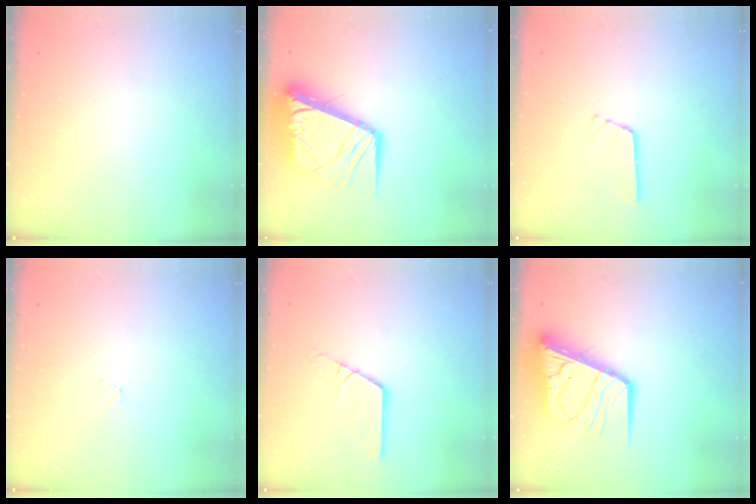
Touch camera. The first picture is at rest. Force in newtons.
{"total": 15.8, "press": 15.7, "slide": 1.8}
{"total": 2.7, "press": 2.7, "slide": 0.3}
{"total": 3.6, "press": 3.6, "slide": 0.3}
{"total": 2.6, "press": 2.6, "slide": 0.2}
{"total": 16.3, "press": 16.2, "slide": 1.3}